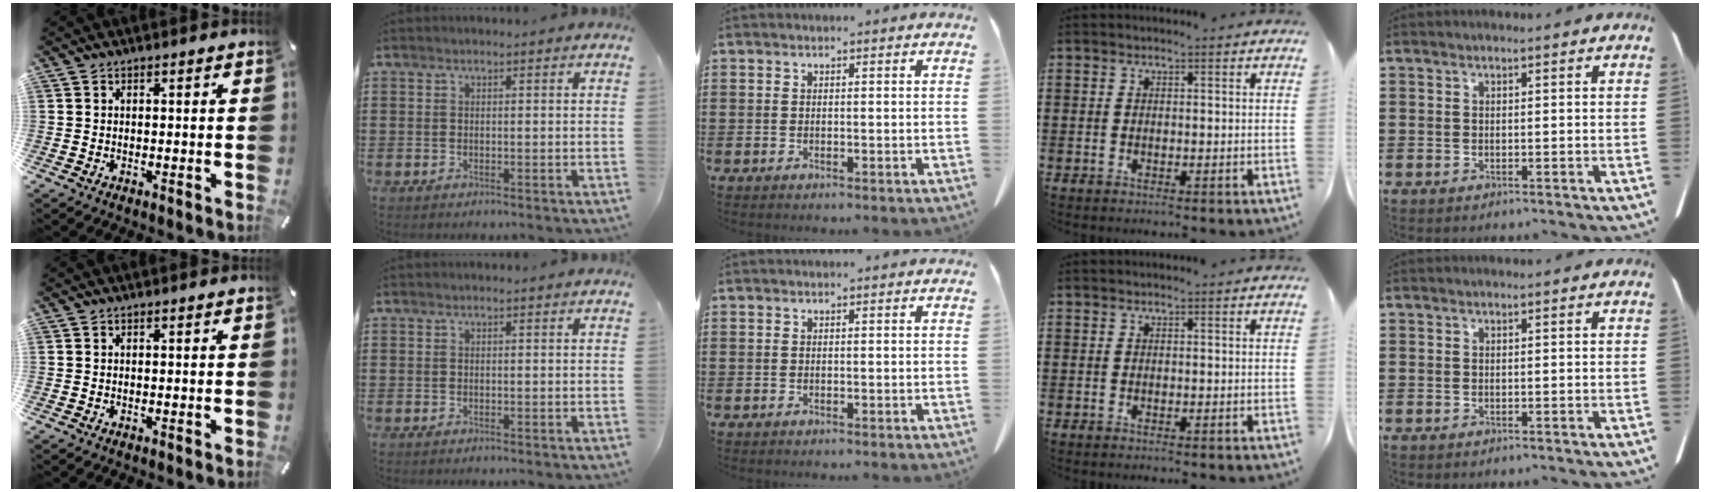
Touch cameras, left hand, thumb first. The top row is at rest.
{}